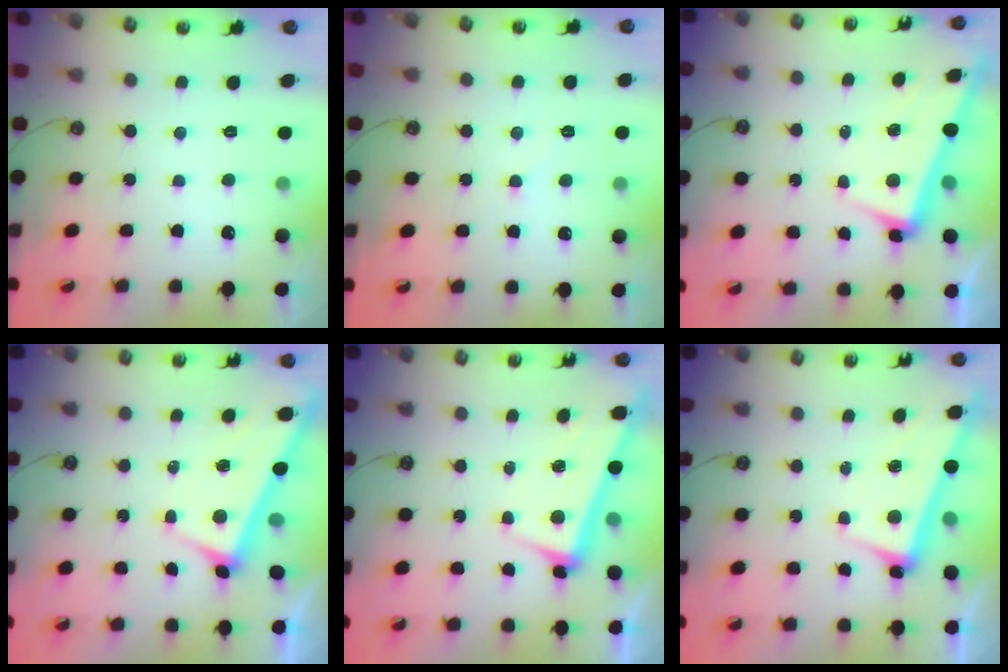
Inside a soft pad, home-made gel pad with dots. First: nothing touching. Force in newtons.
{"total": 1.8, "press": 1.8, "slide": 0.3}
{"total": 3.0, "press": 2.9, "slide": 0.8}
{"total": 3.8, "press": 3.8, "slide": 0.2}
{"total": 3.4, "press": 3.3, "slide": 1.1}
{"total": 2.6, "press": 2.4, "slide": 0.9}